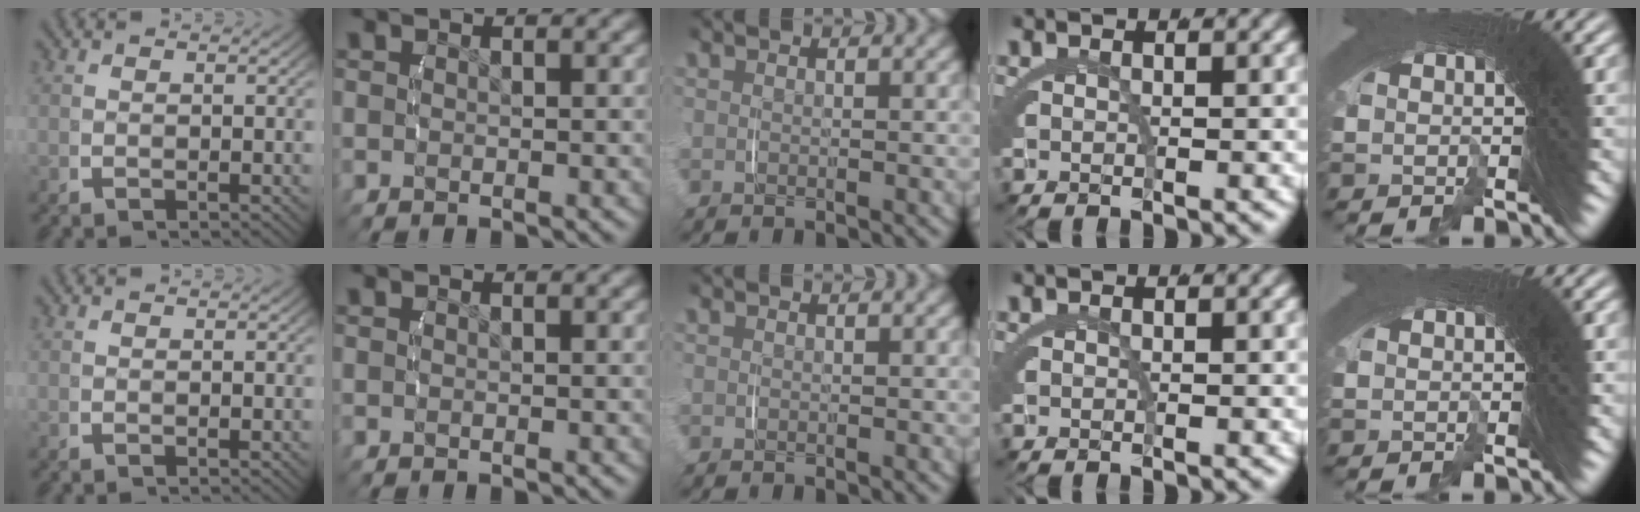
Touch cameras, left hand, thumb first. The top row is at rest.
{}